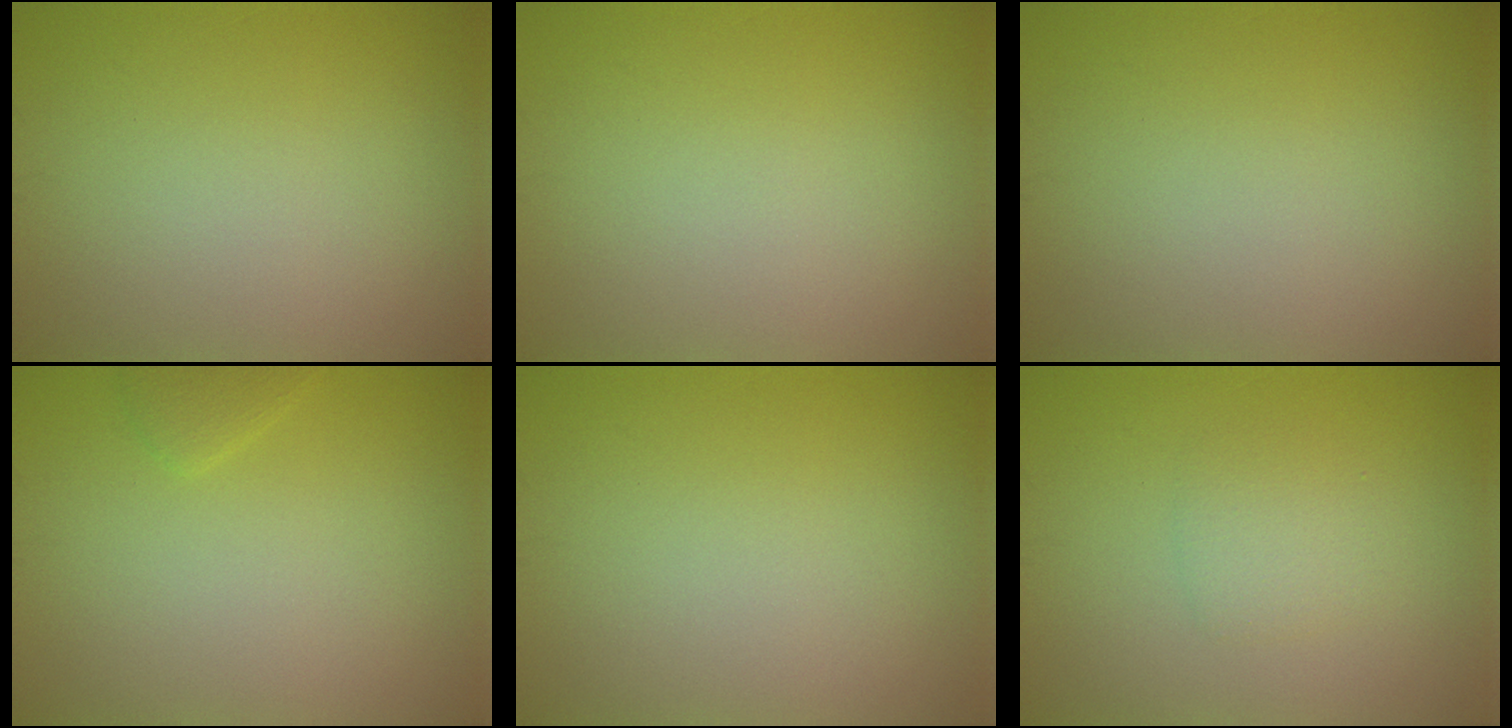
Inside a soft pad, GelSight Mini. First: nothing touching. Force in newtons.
{"total": 0.0}
{"total": 0.0}
{"total": 1.0, "press": 1.0, "slide": 0.1}
{"total": 0.0}
{"total": 1.8, "press": 1.8, "slide": 0.2}